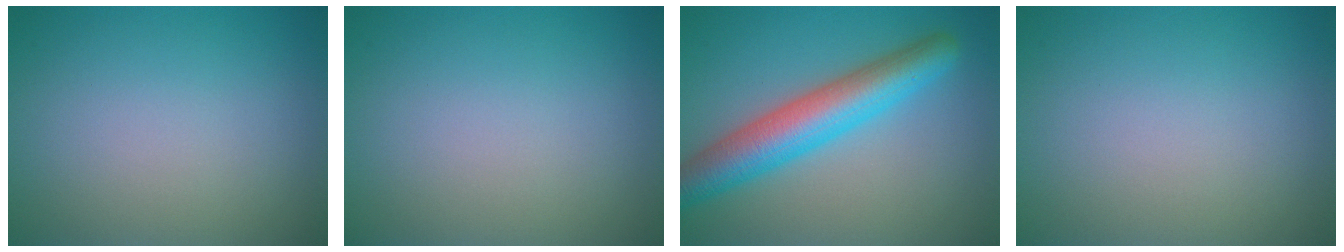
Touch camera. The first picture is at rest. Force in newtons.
{"total": 0.0}
{"total": 7.0, "press": 7.0, "slide": 0.1}
{"total": 0.0}